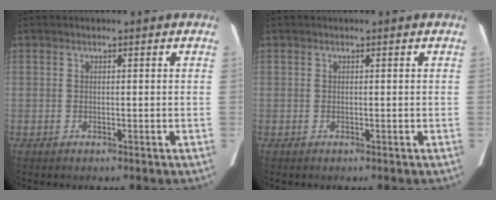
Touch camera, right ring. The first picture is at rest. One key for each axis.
{"total": 0.0}